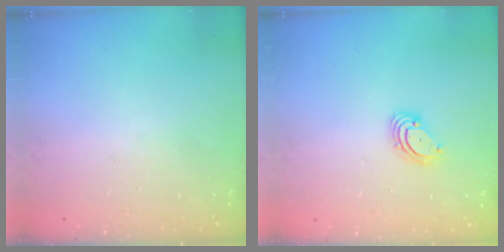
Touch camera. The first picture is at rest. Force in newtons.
{"total": 3.2, "press": 3.2, "slide": 0.1}